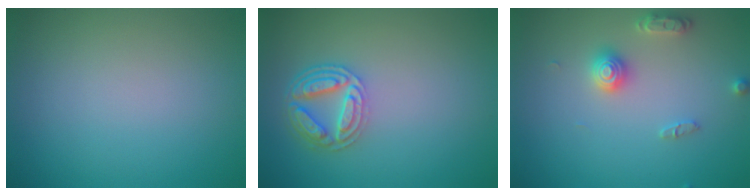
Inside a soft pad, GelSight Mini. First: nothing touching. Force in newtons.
{"total": 4.3, "press": 3.4, "slide": 2.6}
{"total": 2.8, "press": 2.8, "slide": 0.3}